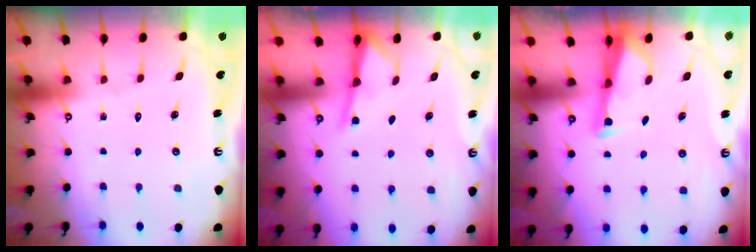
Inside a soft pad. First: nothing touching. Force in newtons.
{"total": 2.6, "press": 2.6, "slide": 0.4}
{"total": 2.7, "press": 2.6, "slide": 0.7}